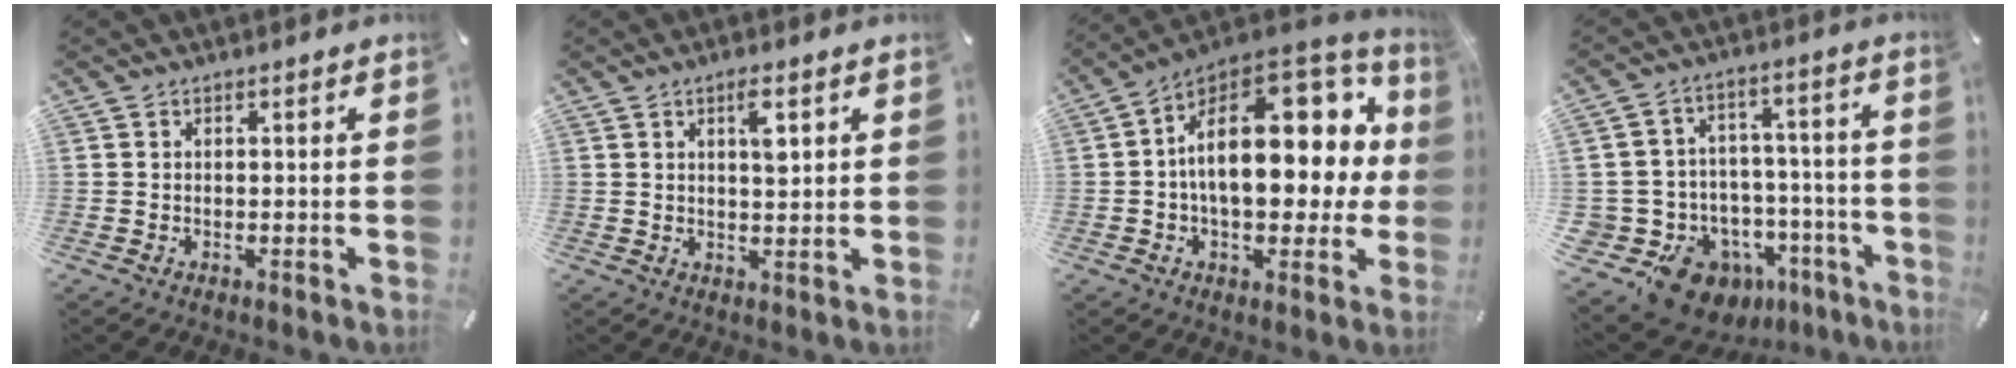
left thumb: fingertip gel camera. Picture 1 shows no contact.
{"total": 4.5, "force": [1.8, 1.5, 3.8], "torque": [-0.057, -0.004, 0.024]}
{"total": 23.6, "force": [4.4, 13.5, 18.9], "torque": [-0.281, -0.032, 0.080]}
{"total": 14.3, "force": [-8.7, 10.2, 4.9], "torque": [-0.071, 0.045, -0.133]}